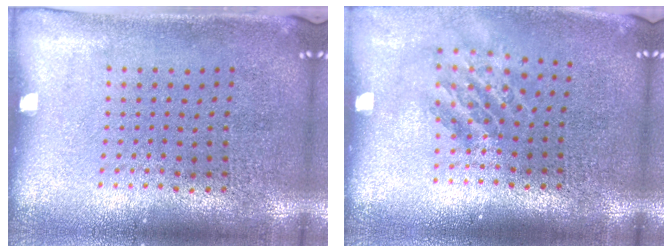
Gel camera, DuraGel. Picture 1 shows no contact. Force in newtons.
{"total": 1.6, "press": 1.2, "slide": 1.1}